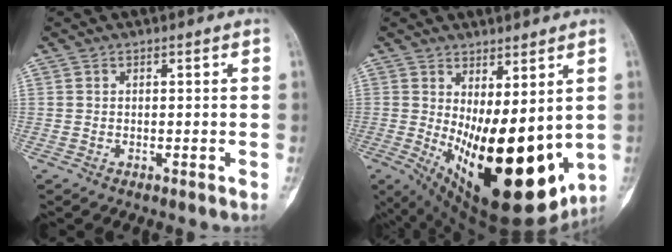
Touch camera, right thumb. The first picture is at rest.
{"total": 21.8, "force": [-1.2, 9.0, 19.8], "torque": [-0.268, -0.044, 0.016]}